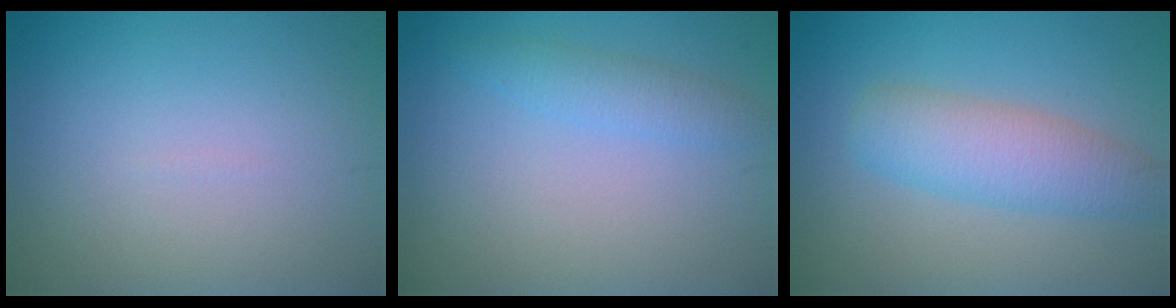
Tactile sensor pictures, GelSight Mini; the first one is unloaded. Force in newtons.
{"total": 2.0, "press": 1.9, "slide": 0.2}
{"total": 4.5, "press": 4.5, "slide": 0.1}